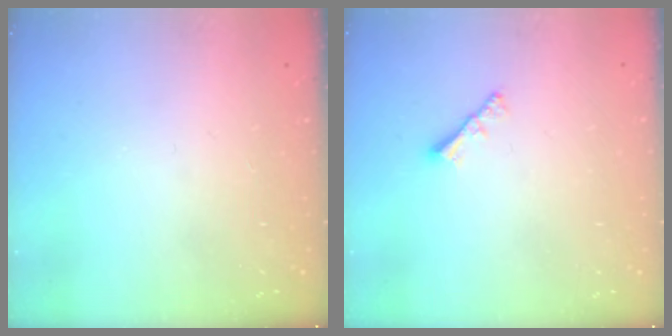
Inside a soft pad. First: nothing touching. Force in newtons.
{"total": 2.2, "press": 2.1, "slide": 0.6}